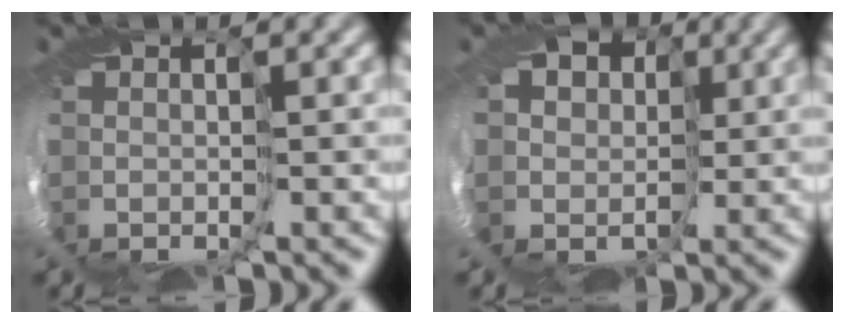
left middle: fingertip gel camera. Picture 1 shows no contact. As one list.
[{"total": 10.6, "force": [4.1, 8.8, 4.2], "torque": [-0.095, 0.037, 0.054]}]